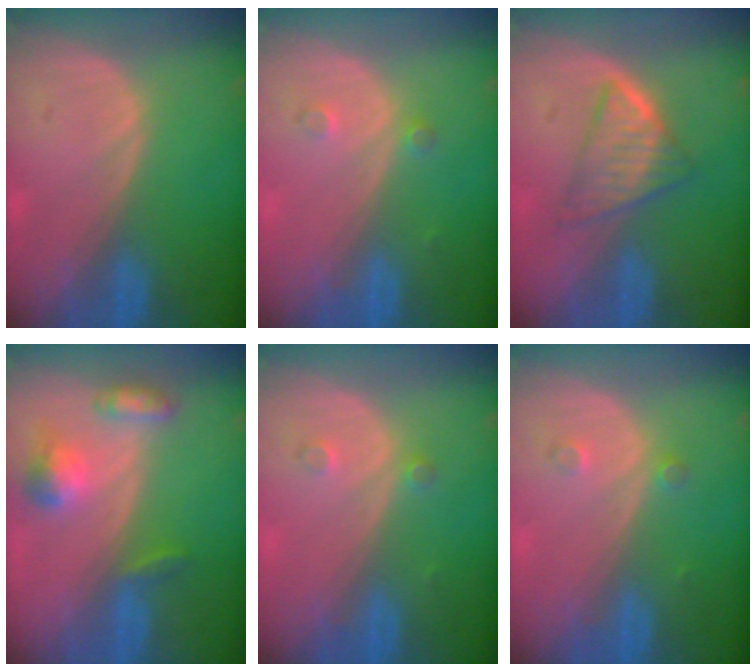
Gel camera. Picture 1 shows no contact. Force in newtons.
{"total": 1.9, "press": 1.6, "slide": 1.0}
{"total": 5.5, "press": 5.3, "slide": 1.5}
{"total": 5.7, "press": 5.3, "slide": 2.1}
{"total": 1.9, "press": 1.6, "slide": 1.0}
{"total": 1.9, "press": 1.6, "slide": 1.0}